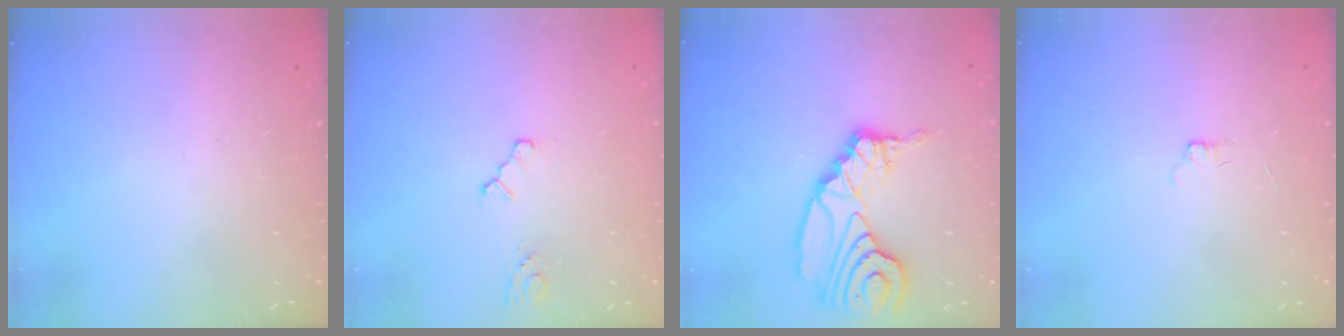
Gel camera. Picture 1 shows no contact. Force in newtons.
{"total": 2.3, "press": 2.3, "slide": 0.3}
{"total": 13.7, "press": 13.6, "slide": 1.6}
{"total": 2.2, "press": 2.1, "slide": 0.3}